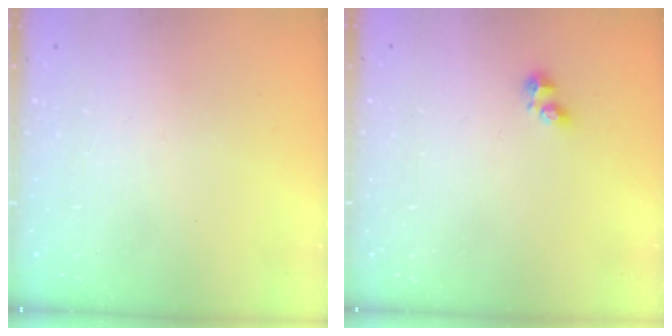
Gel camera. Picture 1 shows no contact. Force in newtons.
{"total": 2.2, "press": 2.2, "slide": 0.5}